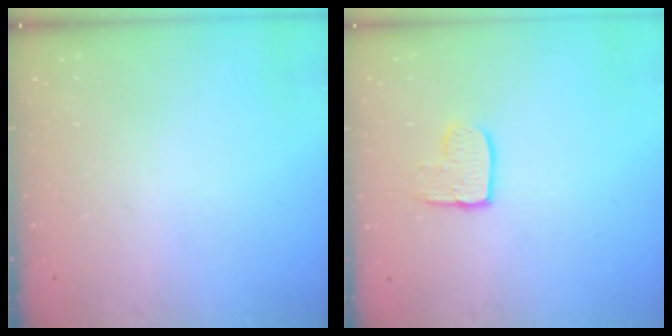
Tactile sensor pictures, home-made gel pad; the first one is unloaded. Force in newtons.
{"total": 7.0, "press": 7.0, "slide": 0.4}